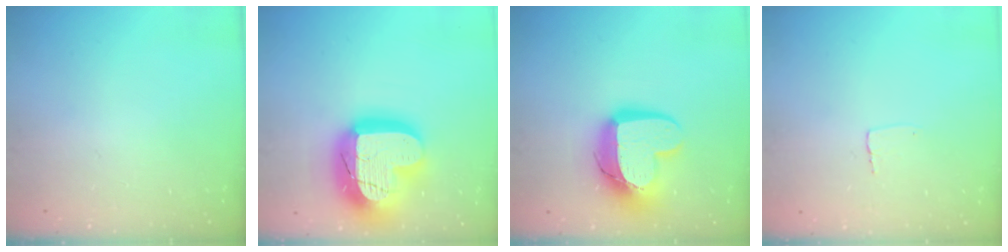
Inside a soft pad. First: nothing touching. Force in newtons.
{"total": 26.0, "press": 25.9, "slide": 2.1}
{"total": 15.1, "press": 15.0, "slide": 1.4}
{"total": 2.7, "press": 2.7, "slide": 0.1}